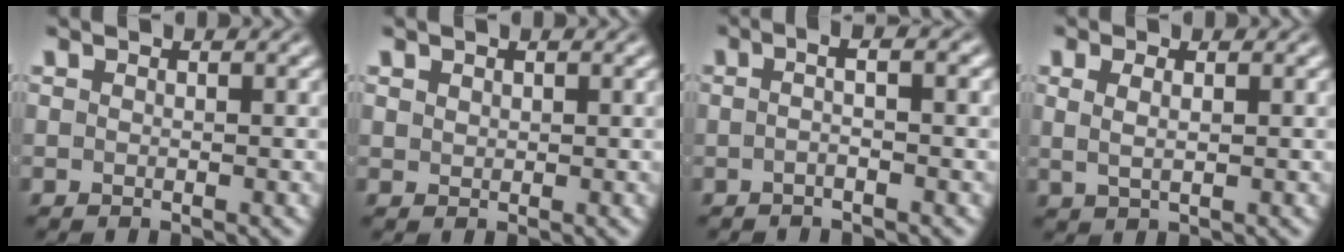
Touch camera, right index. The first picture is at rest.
{"total": 0.7, "force": [0.6, -0.3, 0.0], "torque": [0.004, -0.004, 0.021]}
{"total": 2.3, "force": [-0.6, -0.8, 2.1], "torque": [-0.027, 0.007, -0.011]}
{"total": 1.4, "force": [0.7, 0.0, 1.2], "torque": [-0.021, -0.006, 0.022]}